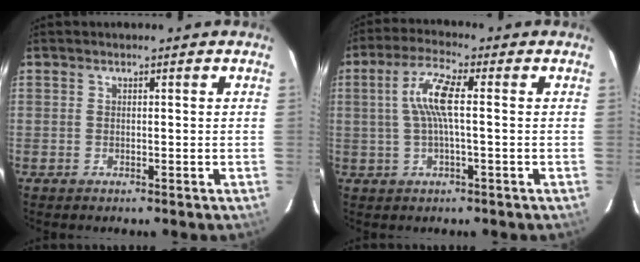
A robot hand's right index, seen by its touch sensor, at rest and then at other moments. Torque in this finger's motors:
{"motor_torque": [0.46, -0.03, 0.29, 0.11]}